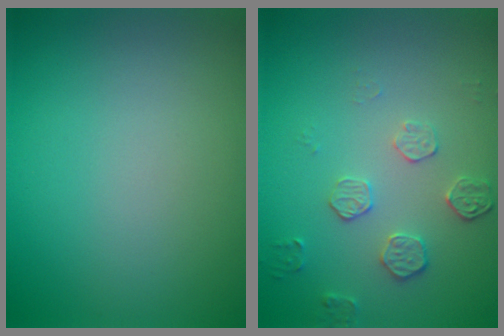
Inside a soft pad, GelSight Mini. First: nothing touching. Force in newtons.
{"total": 1.9, "press": 1.3, "slide": 1.3}